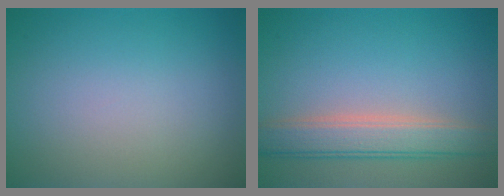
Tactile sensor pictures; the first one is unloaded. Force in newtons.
{"total": 4.2, "press": 4.2, "slide": 0.4}